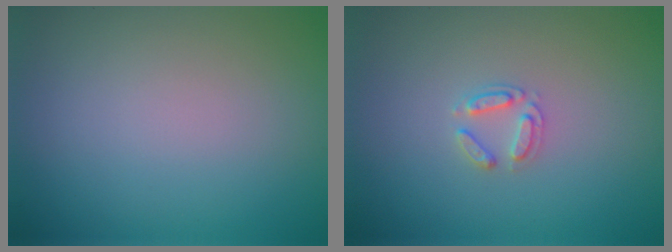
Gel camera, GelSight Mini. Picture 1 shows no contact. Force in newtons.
{"total": 1.7, "press": 1.7, "slide": 0.2}